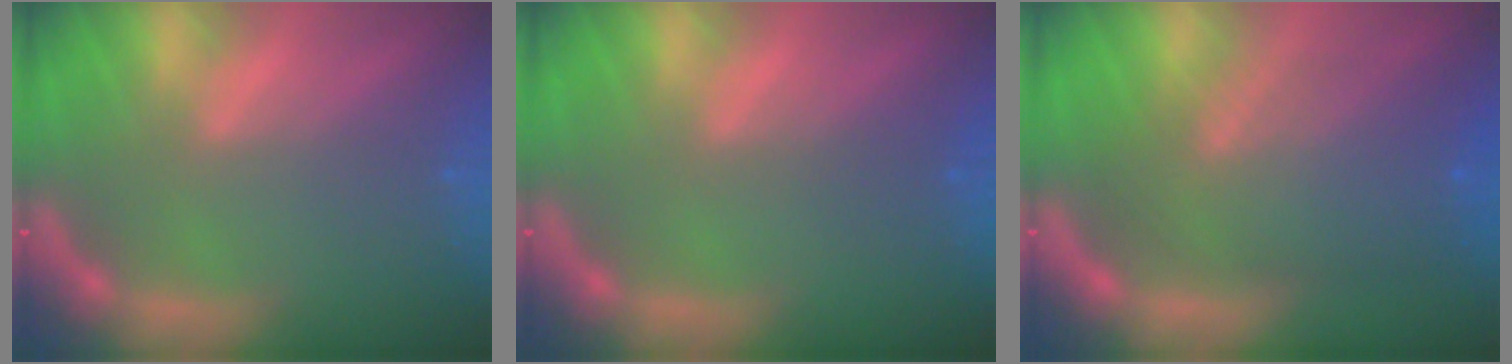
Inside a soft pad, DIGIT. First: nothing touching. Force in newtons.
{"total": 1.0}
{"total": 8.5}